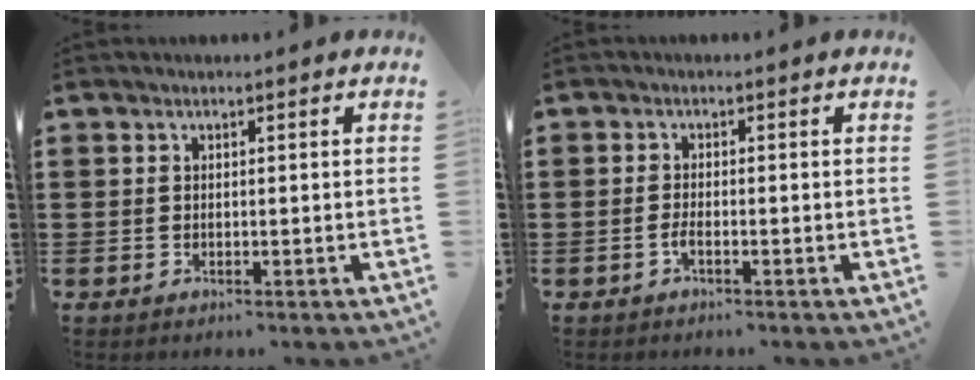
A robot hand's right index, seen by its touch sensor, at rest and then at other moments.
{"total": 1.3, "force": [-0.7, 0.2, 1.1], "torque": [-0.030, -0.006, -0.014]}